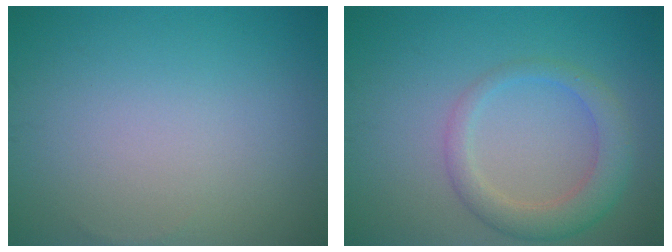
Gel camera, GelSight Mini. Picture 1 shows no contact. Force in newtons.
{"total": 3.6, "press": 3.6, "slide": 0.3}